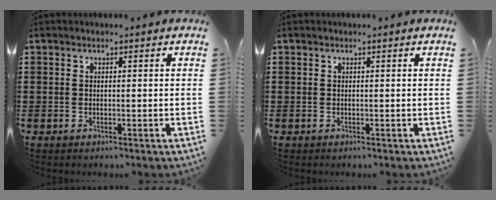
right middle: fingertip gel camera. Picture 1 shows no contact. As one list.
[{"total": 0.0}]